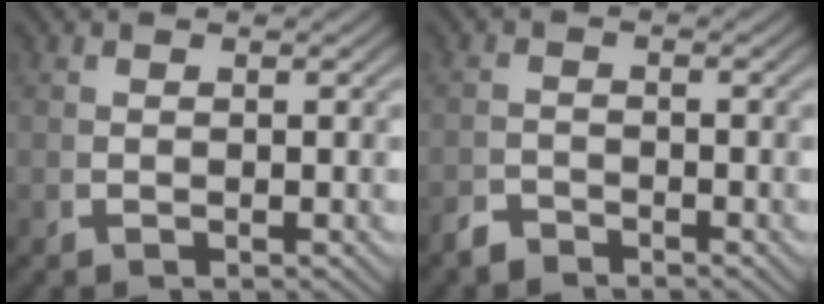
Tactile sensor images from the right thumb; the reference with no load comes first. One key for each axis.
{"total": 1.8, "fx": -1.8, "fy": 0.2, "fz": -0.2, "tx": 0.014, "ty": -0.005, "tz": -0.034}